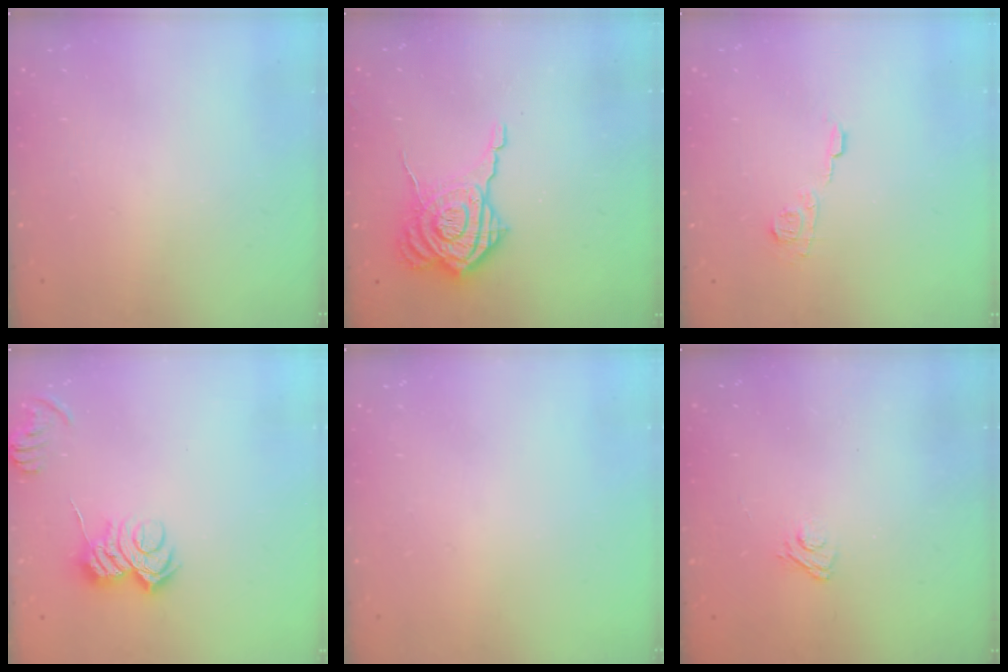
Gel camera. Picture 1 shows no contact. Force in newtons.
{"total": 13.1, "press": 13.1, "slide": 0.9}
{"total": 7.0, "press": 7.0, "slide": 0.6}
{"total": 8.3, "press": 8.2, "slide": 0.8}
{"total": 0.0}
{"total": 2.9, "press": 2.6, "slide": 1.2}